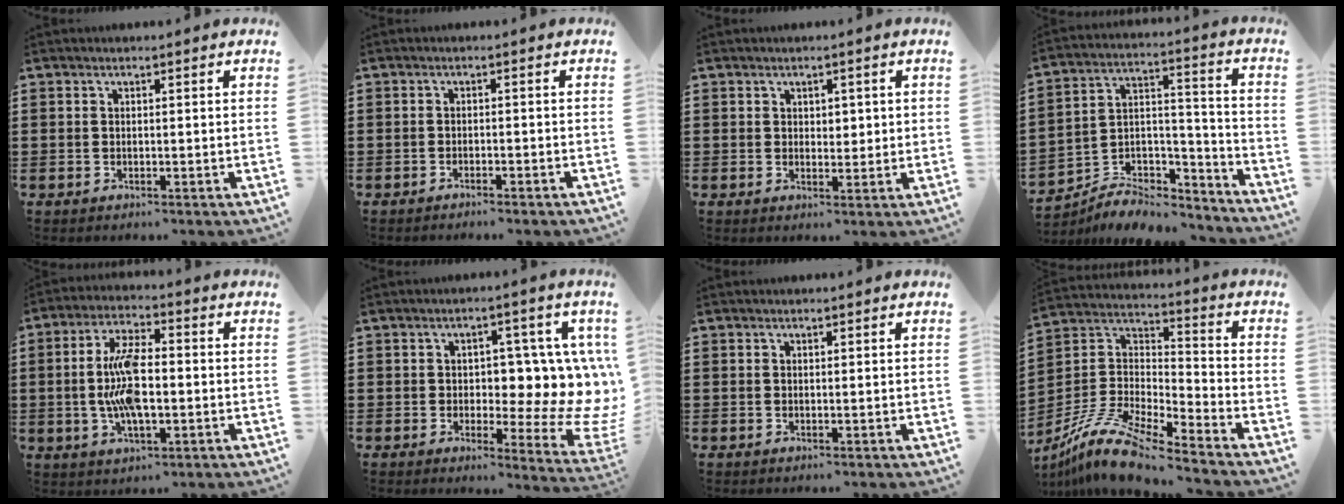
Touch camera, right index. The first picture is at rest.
{"total": 1.2, "force": [-1.2, -0.1, 0.3], "torque": [-0.007, 0.002, -0.024]}
{"total": 1.6, "force": [0.7, 1.2, 0.9], "torque": [-0.012, 0.005, 0.010]}
{"total": 6.4, "force": [-5.6, 2.9, 1.2], "torque": [-0.025, 0.014, -0.110]}
{"total": 10.1, "force": [-0.8, 3.9, 9.3], "torque": [-0.198, -0.001, -0.018]}
{"total": 7.6, "force": [1.1, 4.3, 6.1], "torque": [-0.080, -0.031, 0.011]}
{"total": 0.0}
{"total": 12.0, "force": [-10.3, 1.9, 5.9], "torque": [-0.135, 0.015, -0.208]}